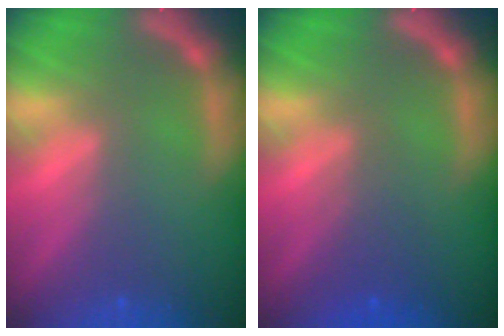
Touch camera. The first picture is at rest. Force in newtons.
{"total": 2.5}